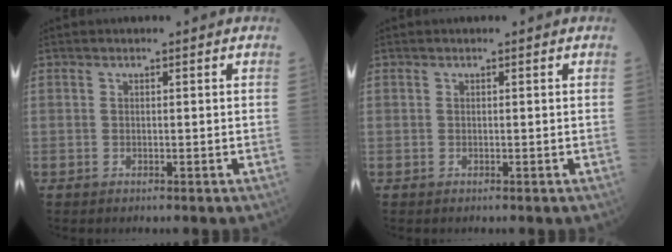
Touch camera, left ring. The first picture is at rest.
{"total": 0.0}